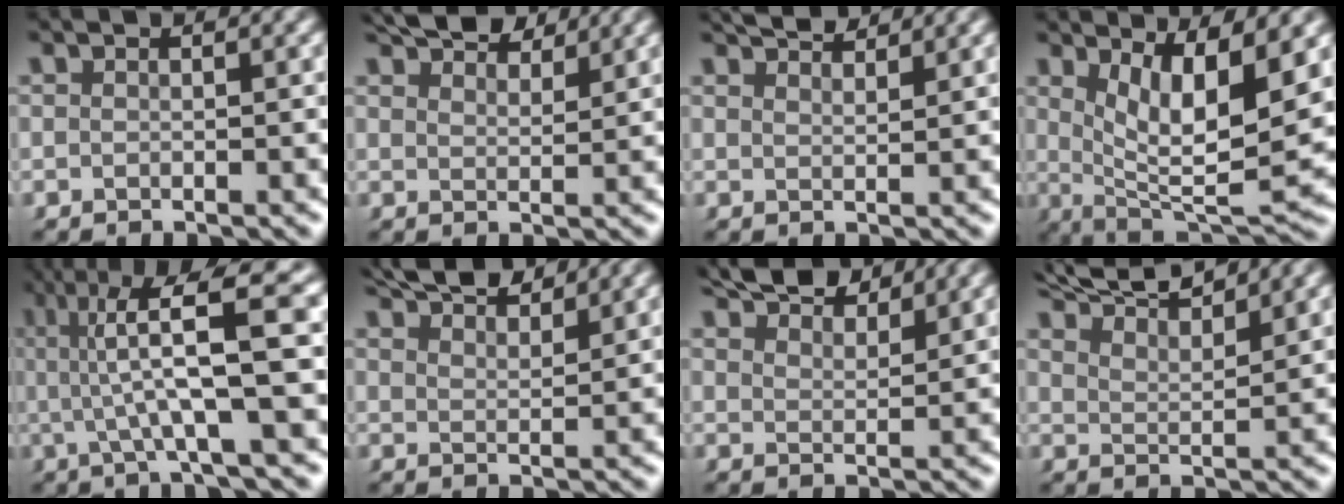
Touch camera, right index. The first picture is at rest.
{"total": 5.8, "force": [5.0, 1.9, 2.4], "torque": [-0.028, 0.010, 0.077]}
{"total": 3.3, "force": [3.1, 0.4, 1.1], "torque": [-0.012, 0.002, 0.054]}
{"total": 8.8, "force": [2.2, 3.3, 7.9], "torque": [-0.126, -0.024, 0.045]}
{"total": 8.5, "force": [2.7, 1.4, 8.0], "torque": [-0.119, 0.023, 0.033]}
{"total": 5.3, "force": [4.8, 1.1, 2.1], "torque": [-0.036, 0.005, 0.079]}
{"total": 6.1, "force": [5.2, 1.8, 2.5], "torque": [-0.038, 0.007, 0.083]}
{"total": 7.4, "force": [6.9, 1.2, 2.5], "torque": [-0.048, 0.017, 0.110]}